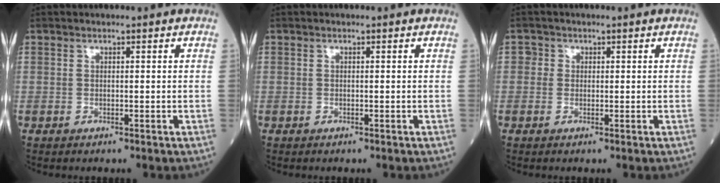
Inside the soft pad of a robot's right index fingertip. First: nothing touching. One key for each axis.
{"total": 0.0}
{"total": 1.3, "fx": 0.1, "fy": 1.3, "fz": 0.2, "tx": 0.007, "ty": 0.003, "tz": -0.003}